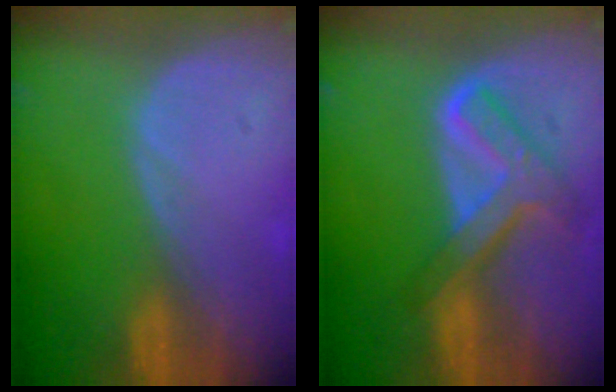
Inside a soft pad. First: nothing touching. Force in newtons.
{"total": 8.0, "press": 6.8, "slide": 4.3}